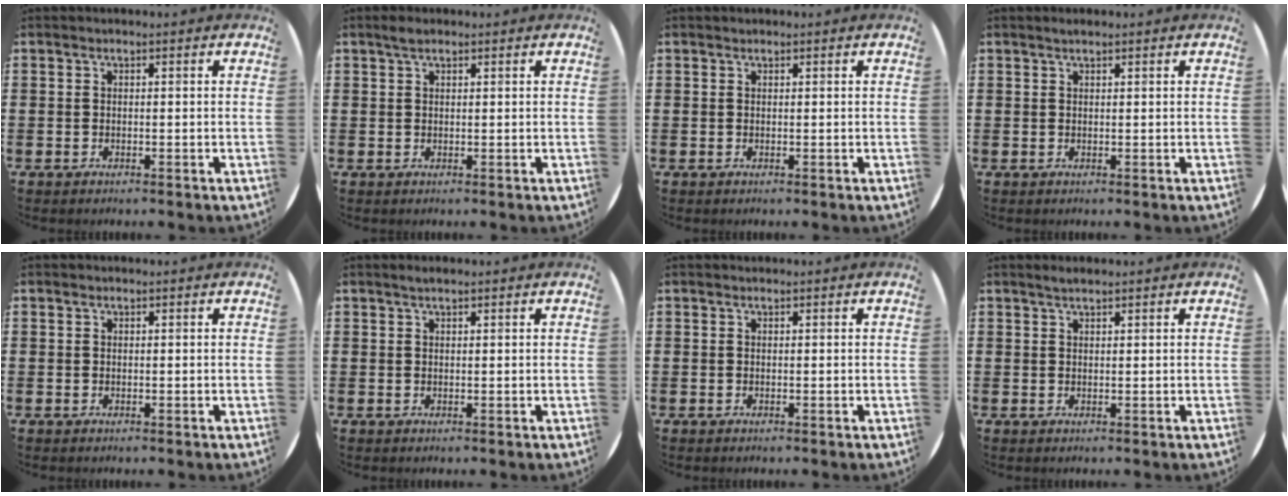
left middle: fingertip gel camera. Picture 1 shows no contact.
{"total": 1.4, "force": [1.0, 0.6, 0.7], "torque": [-0.007, 0.002, 0.017]}
{"total": 0.0}
{"total": 0.7, "force": [0.6, 0.1, 0.3], "torque": [-0.006, 0.001, 0.010]}
{"total": 0.0}
{"total": 0.9, "force": [0.8, 0.1, 0.5], "torque": [-0.010, 0.002, 0.013]}
{"total": 0.0}
{"total": 1.2, "force": [1.1, 0.1, 0.6], "torque": [-0.011, 0.003, 0.019]}